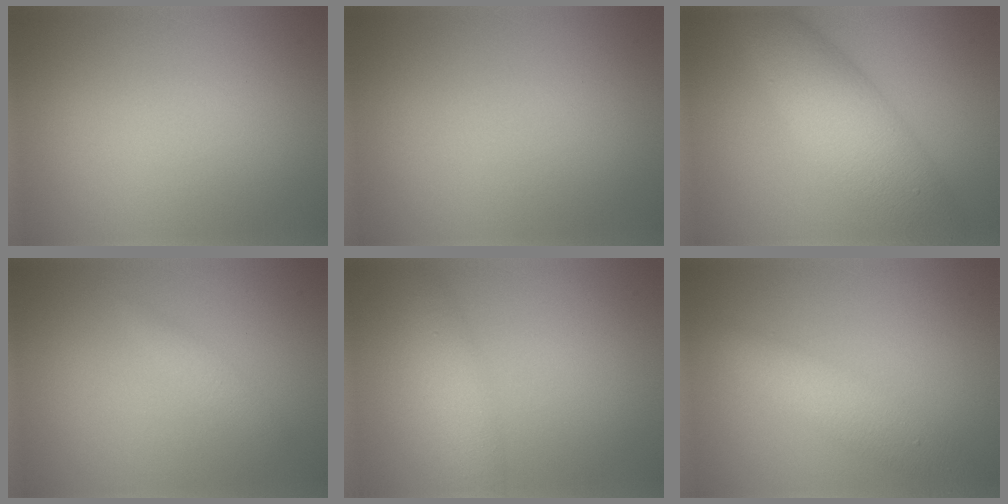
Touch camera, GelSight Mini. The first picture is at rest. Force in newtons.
{"total": 0.0}
{"total": 7.3, "press": 7.3, "slide": 0.1}
{"total": 0.9, "press": 0.9, "slide": 0.0}
{"total": 2.7, "press": 2.7, "slide": 0.0}
{"total": 3.6, "press": 3.6, "slide": 0.2}